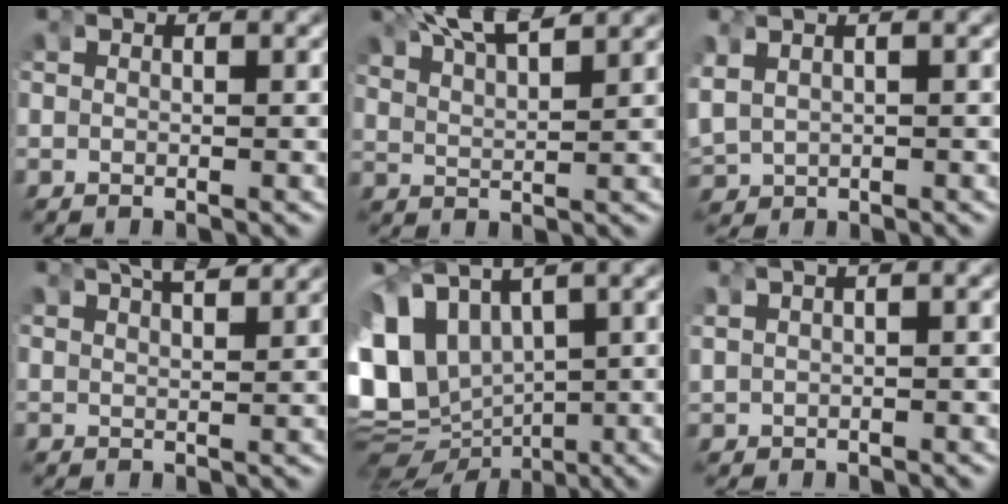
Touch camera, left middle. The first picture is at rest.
{"total": 6.6, "force": [5.1, 2.4, 3.4], "torque": [-0.079, 0.006, 0.083]}
{"total": 2.8, "force": [0.3, 2.4, 1.3], "torque": [-0.051, -0.005, 0.015]}
{"total": 5.3, "force": [4.2, 1.7, 2.8], "torque": [-0.044, 0.007, 0.068]}
{"total": 12.3, "force": [-2.3, 10.3, 6.3], "torque": [-0.176, -0.055, -0.023]}
{"total": 3.0, "force": [1.1, 1.8, 2.0], "torque": [-0.025, 0.022, 0.013]}